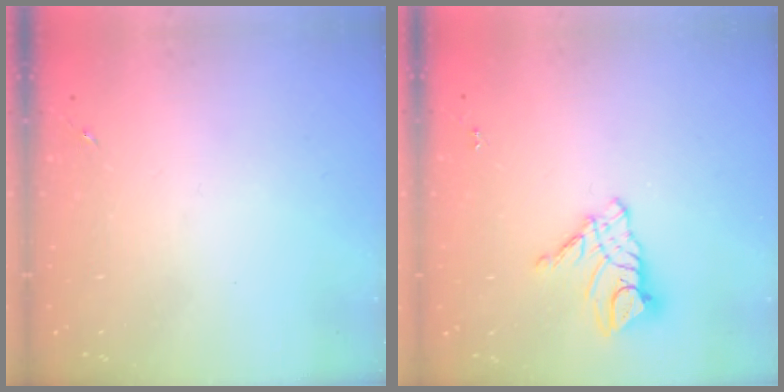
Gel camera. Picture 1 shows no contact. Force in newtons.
{"total": 10.8, "press": 10.7, "slide": 0.7}